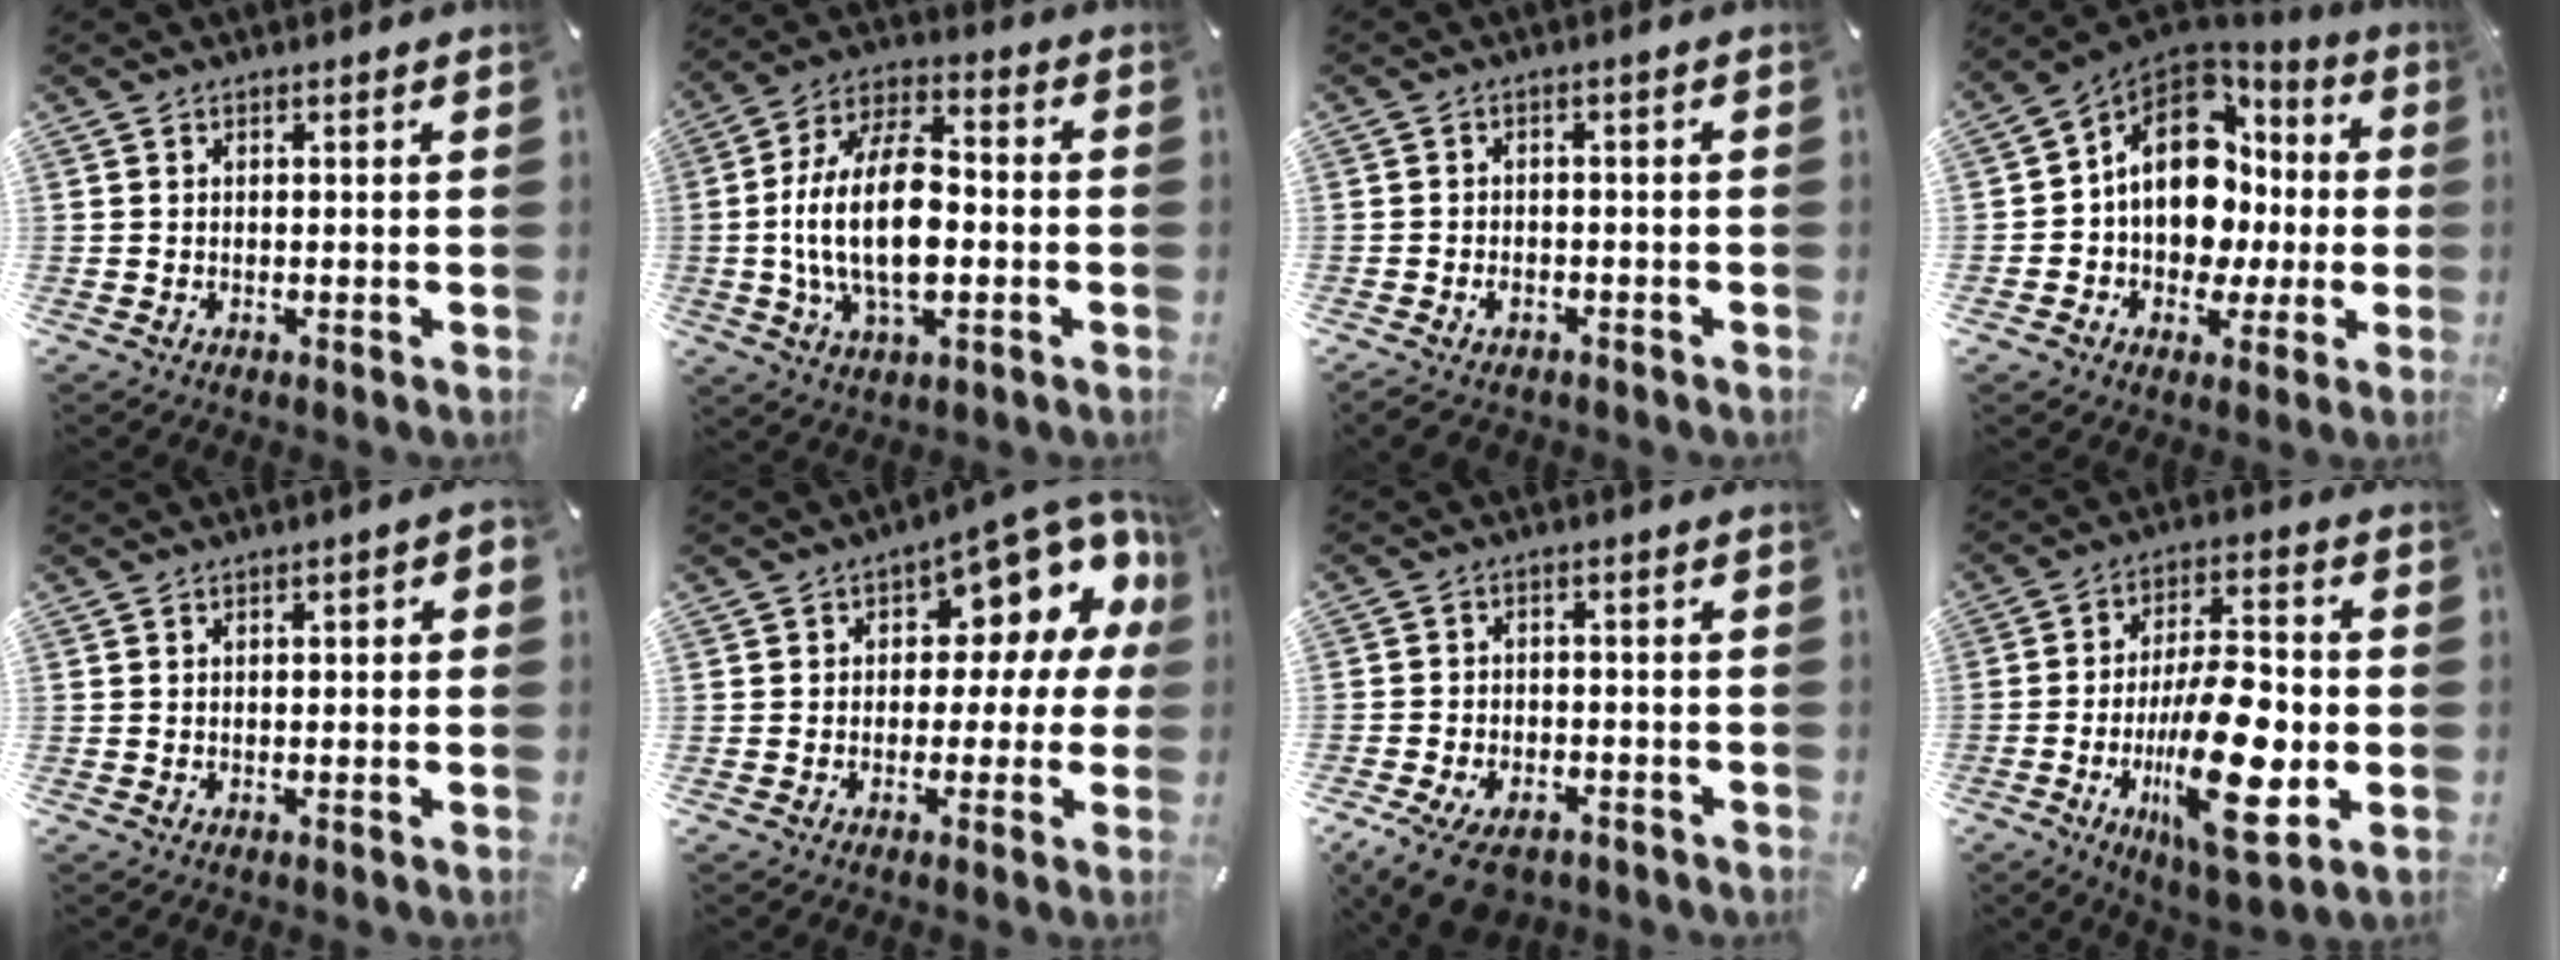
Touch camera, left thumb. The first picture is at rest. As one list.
[{"total": 17.7, "force": [-2.4, 9.5, 14.8], "torque": [-0.297, 0.004, -0.043]}, {"total": 3.2, "force": [-1.9, 2.0, 1.6], "torque": [-0.035, 0.007, -0.039]}, {"total": 14.9, "force": [1.0, 11.9, 8.9], "torque": [-0.160, -0.003, 0.025]}, {"total": 1.8, "force": [-0.3, 0.8, 1.6], "torque": [-0.027, 0.006, -0.006]}, {"total": 11.4, "force": [6.1, 6.0, 7.5], "torque": [-0.095, -0.053, 0.105]}, {"total": 8.3, "force": [-5.5, 4.6, 4.2], "torque": [-0.089, 0.024, -0.100]}, {"total": 21.7, "force": [-5.5, 8.8, 19.0], "torque": [-0.326, -0.003, -0.085]}]